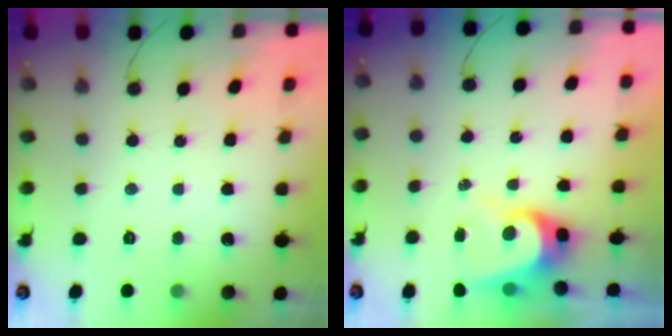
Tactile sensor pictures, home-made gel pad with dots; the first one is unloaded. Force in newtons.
{"total": 7.2, "press": 7.1, "slide": 0.6}